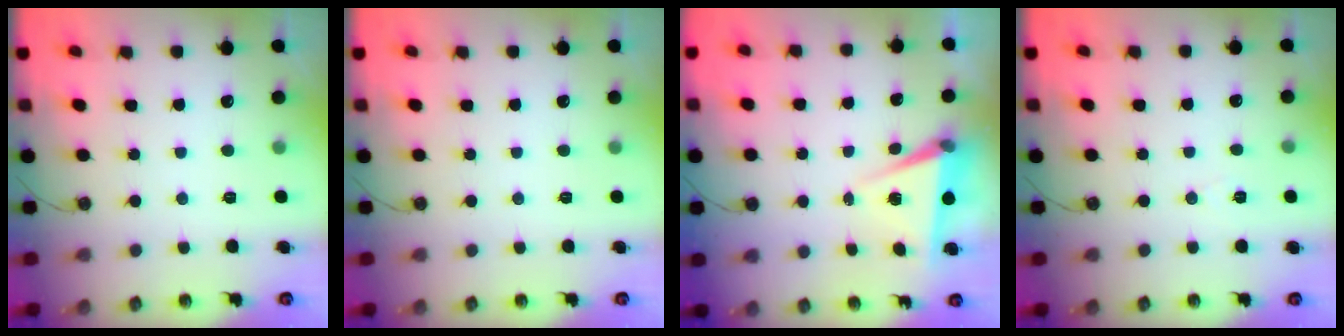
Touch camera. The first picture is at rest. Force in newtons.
{"total": 0.0}
{"total": 6.7, "press": 5.0, "slide": 4.4}
{"total": 5.3, "press": 3.0, "slide": 4.4}